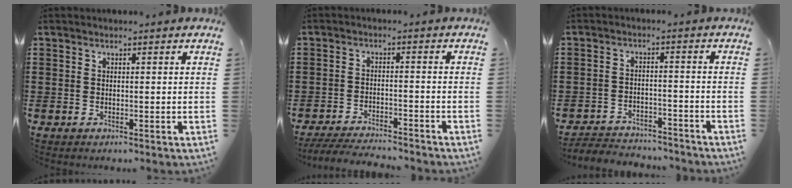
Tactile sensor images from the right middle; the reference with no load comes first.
{"total": 4.6, "force": [-4.4, 0.3, 1.1], "torque": [-0.023, -0.002, -0.090]}
{"total": 3.9, "force": [-3.8, 0.7, 0.1], "torque": [-0.006, 0.006, -0.084]}